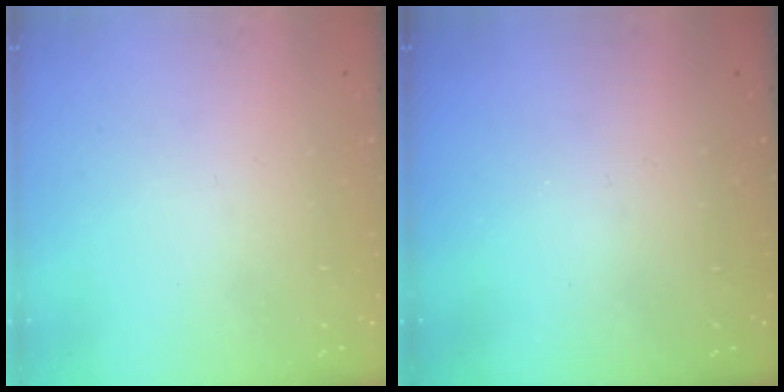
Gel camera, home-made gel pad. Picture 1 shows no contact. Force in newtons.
{"total": 0.0}